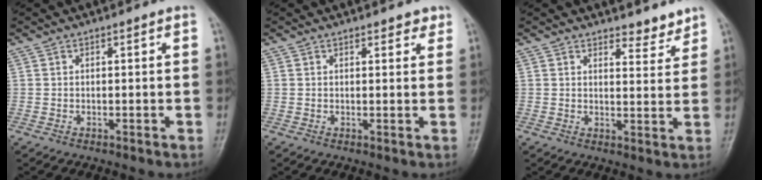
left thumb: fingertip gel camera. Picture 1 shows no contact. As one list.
[{"total": 2.1, "force": [1.6, 1.0, 0.9], "torque": [0.004, -0.008, 0.016]}, {"total": 4.0, "force": [3.5, 1.5, 1.1], "torque": [0.006, -0.030, 0.048]}]